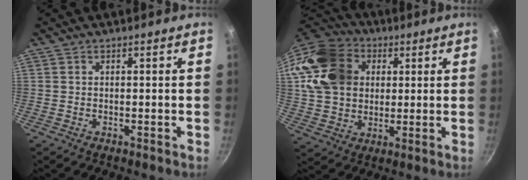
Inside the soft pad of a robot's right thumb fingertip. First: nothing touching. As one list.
[{"total": 19.7, "force": [5.4, 15.6, 10.7], "torque": [-0.197, 0.020, 0.098]}]